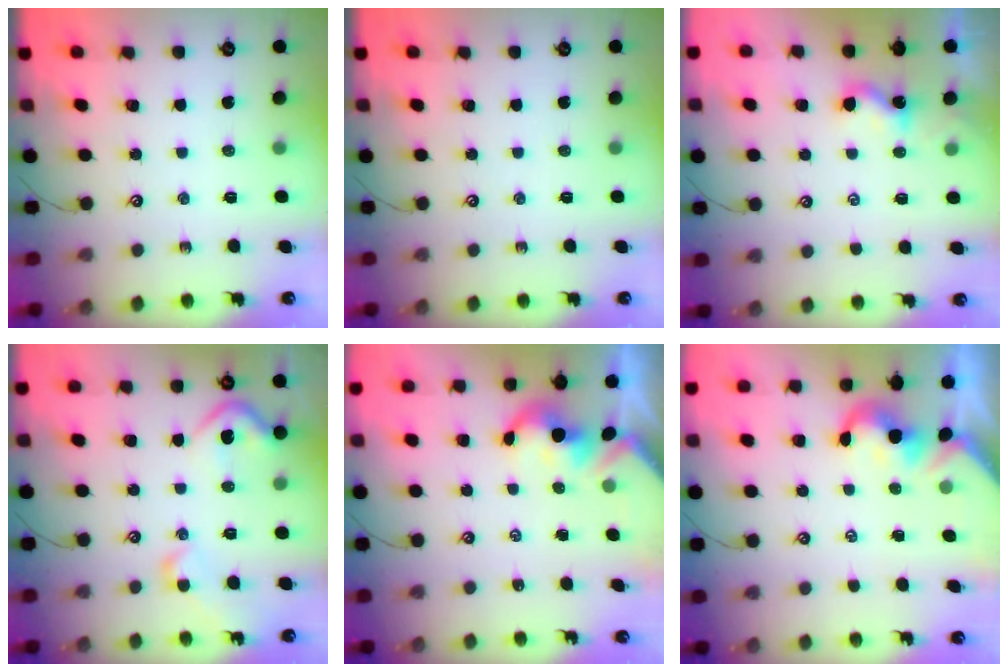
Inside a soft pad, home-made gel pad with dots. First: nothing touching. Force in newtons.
{"total": 0.0}
{"total": 1.9, "press": 1.9, "slide": 0.1}
{"total": 8.4, "press": 8.3, "slide": 1.2}
{"total": 2.7, "press": 2.7, "slide": 0.1}
{"total": 0.0}